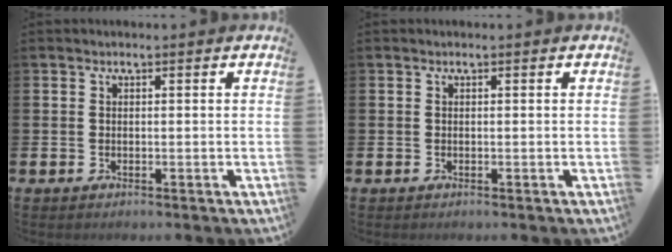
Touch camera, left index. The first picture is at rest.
{"total": 0.0}